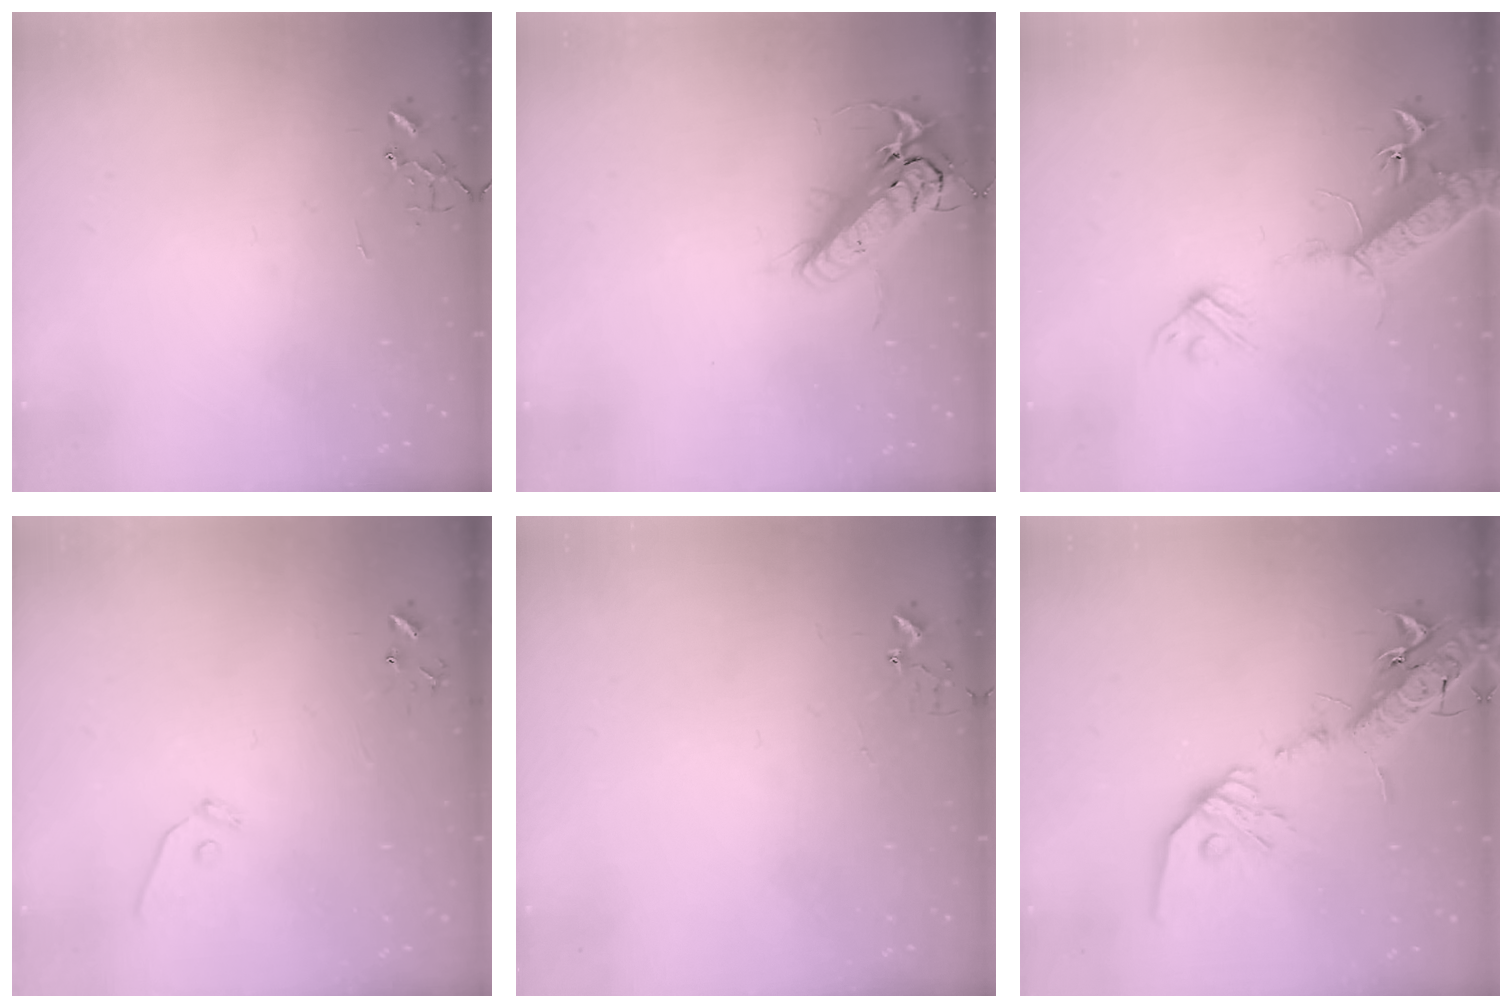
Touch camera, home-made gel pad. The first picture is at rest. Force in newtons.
{"total": 17.8, "press": 17.5, "slide": 3.4}
{"total": 17.3, "press": 16.8, "slide": 3.9}
{"total": 7.4, "press": 7.4, "slide": 0.6}
{"total": 2.7, "press": 2.7, "slide": 0.2}
{"total": 21.0, "press": 20.6, "slide": 4.1}